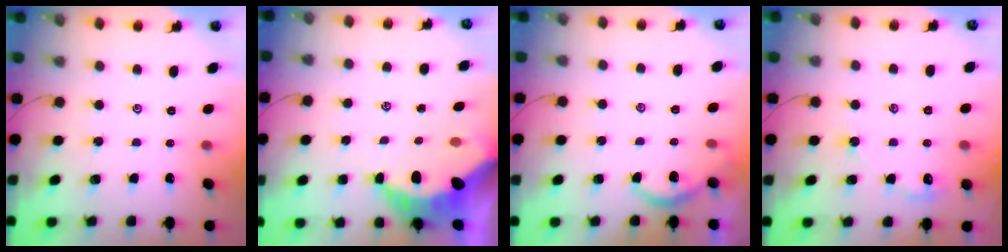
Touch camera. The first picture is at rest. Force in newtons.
{"total": 9.1, "press": 9.1, "slide": 0.7}
{"total": 5.3, "press": 5.3, "slide": 0.5}
{"total": 2.5, "press": 2.5, "slide": 0.4}